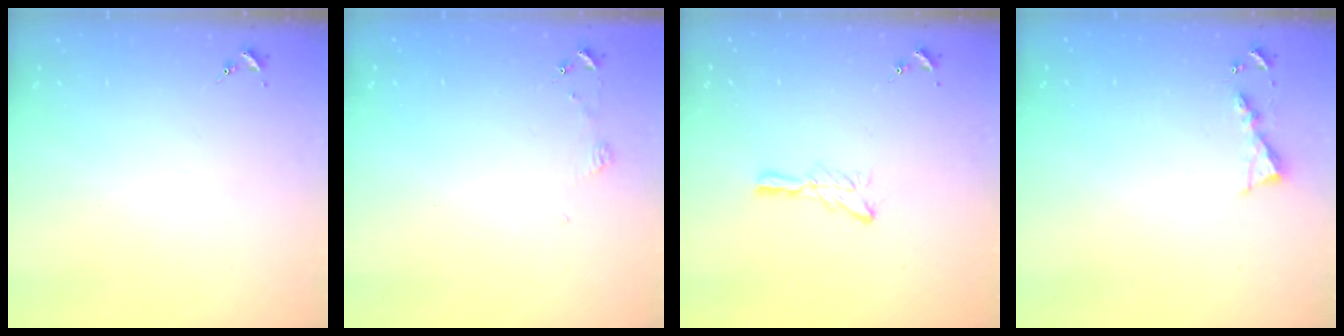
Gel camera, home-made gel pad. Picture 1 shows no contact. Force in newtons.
{"total": 3.6, "press": 3.6, "slide": 0.4}
{"total": 6.1, "press": 6.0, "slide": 0.7}
{"total": 4.9, "press": 4.9, "slide": 0.5}